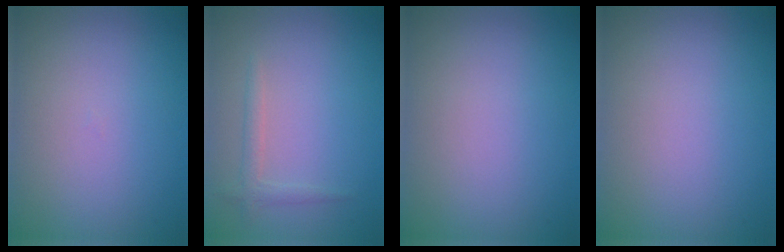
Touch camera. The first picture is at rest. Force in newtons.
{"total": 1.4, "press": 1.4, "slide": 0.1}
{"total": 0.0}
{"total": 0.0}